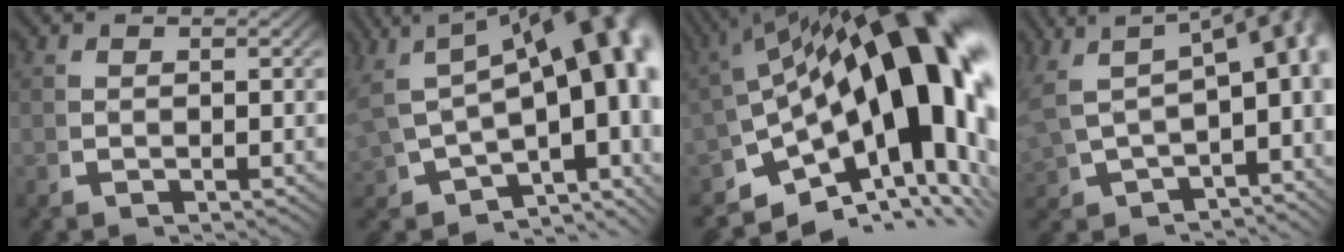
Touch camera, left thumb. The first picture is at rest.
{"total": 19.0, "force": [1.7, 11.0, 15.4], "torque": [-0.204, -0.018, 0.035]}
{"total": 23.7, "force": [-0.6, 13.0, 19.8], "torque": [-0.285, -0.032, 0.002]}
{"total": 12.2, "force": [1.9, 6.5, 10.1], "torque": [-0.122, 0.008, 0.035]}